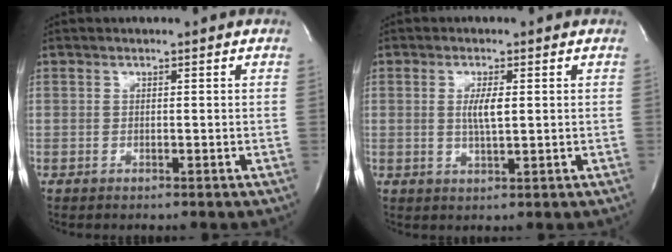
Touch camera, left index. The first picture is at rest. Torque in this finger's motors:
{"motor_torque": [0.91, -0.11, 0.36, 0.04]}